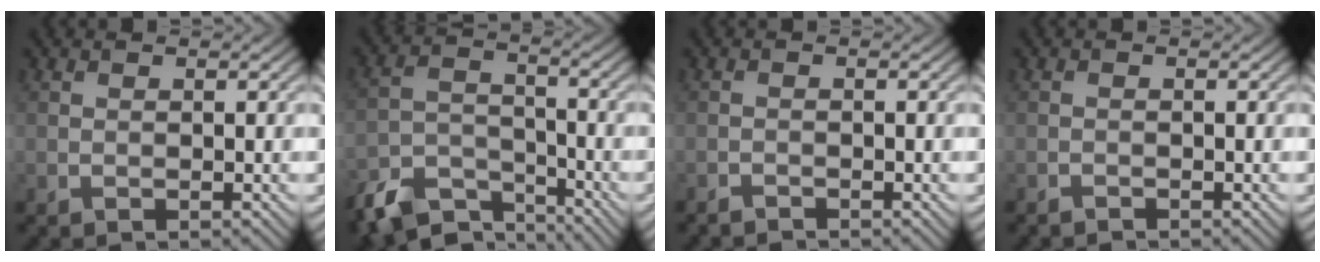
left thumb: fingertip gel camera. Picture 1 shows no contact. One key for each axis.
{"total": 8.6, "fx": -6.9, "fy": 3.6, "fz": 3.7, "tx": -0.078, "ty": -0.014, "tz": -0.139}
{"total": 1.1, "fx": -1.1, "fy": 0.1, "fz": 0.1, "tx": -0.001, "ty": -0.002, "tz": -0.023}
{"total": 0.8, "fx": -0.8, "fy": 0.1, "fz": 0.1, "tx": 0.000, "ty": -0.001, "tz": -0.017}